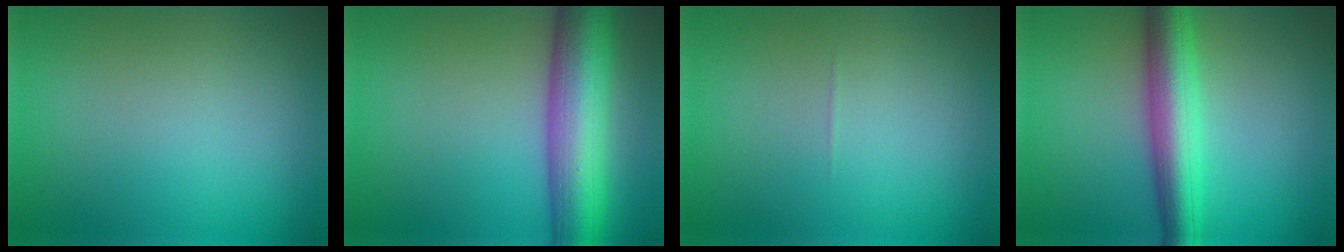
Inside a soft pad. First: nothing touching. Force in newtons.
{"total": 9.7, "press": 9.7, "slide": 0.3}
{"total": 0.0}
{"total": 6.5, "press": 6.5, "slide": 0.1}